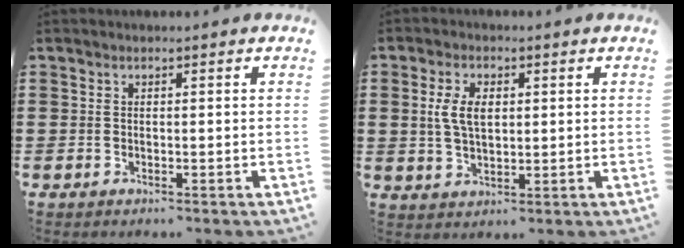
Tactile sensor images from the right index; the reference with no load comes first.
{"total": 5.1, "force": [1.0, 2.8, 4.2], "torque": [-0.095, 0.009, 0.013]}